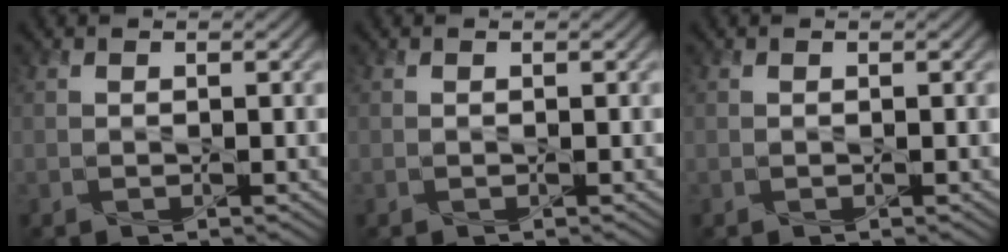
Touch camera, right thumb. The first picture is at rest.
{"total": 0.0}
{"total": 0.0}